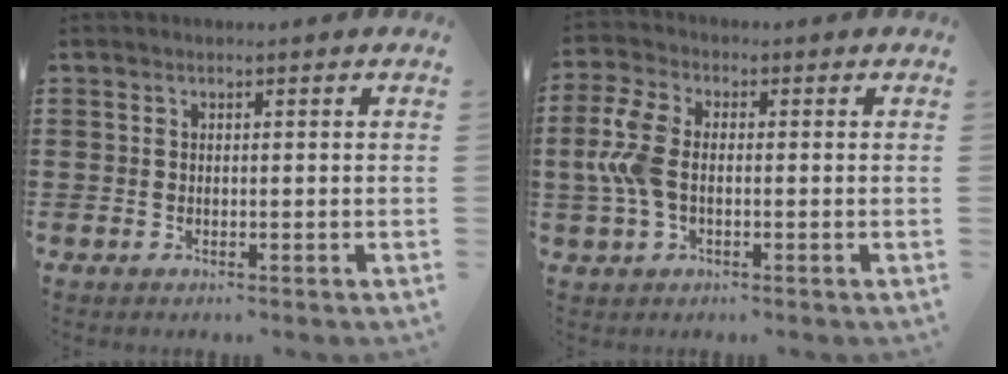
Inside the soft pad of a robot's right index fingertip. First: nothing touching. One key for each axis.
{"total": 7.2, "fx": -0.3, "fy": 4.2, "fz": 5.8, "tx": -0.152, "ty": 0.000, "tz": -0.014}